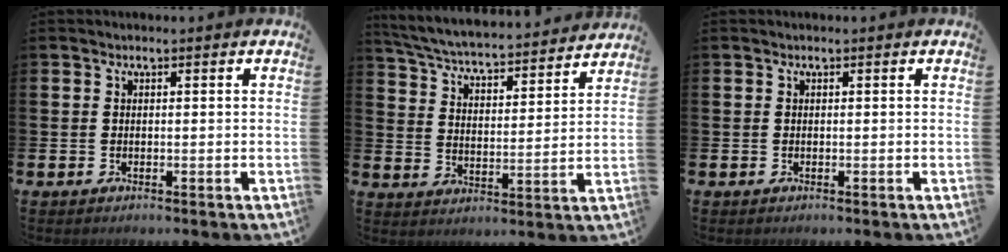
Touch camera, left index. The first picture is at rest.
{"total": 5.4, "force": [5.2, 0.5, 1.2], "torque": [-0.057, -0.048, 0.085]}
{"total": 0.0}